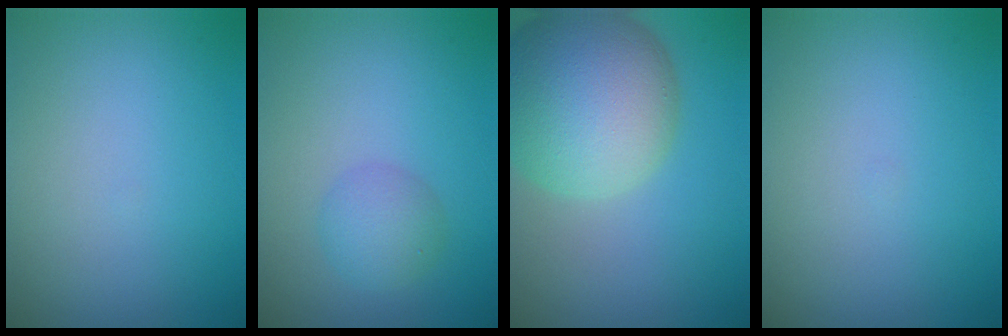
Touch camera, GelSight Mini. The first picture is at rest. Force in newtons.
{"total": 2.4, "press": 2.4, "slide": 0.1}
{"total": 12.0, "press": 12.0, "slide": 0.5}
{"total": 0.0}